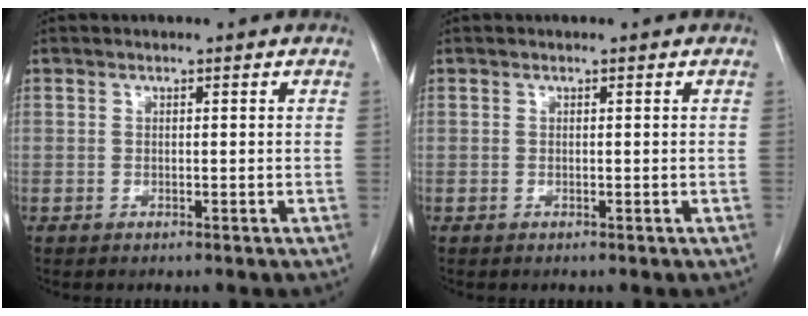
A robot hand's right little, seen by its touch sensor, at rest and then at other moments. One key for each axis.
{"total": 0.0}